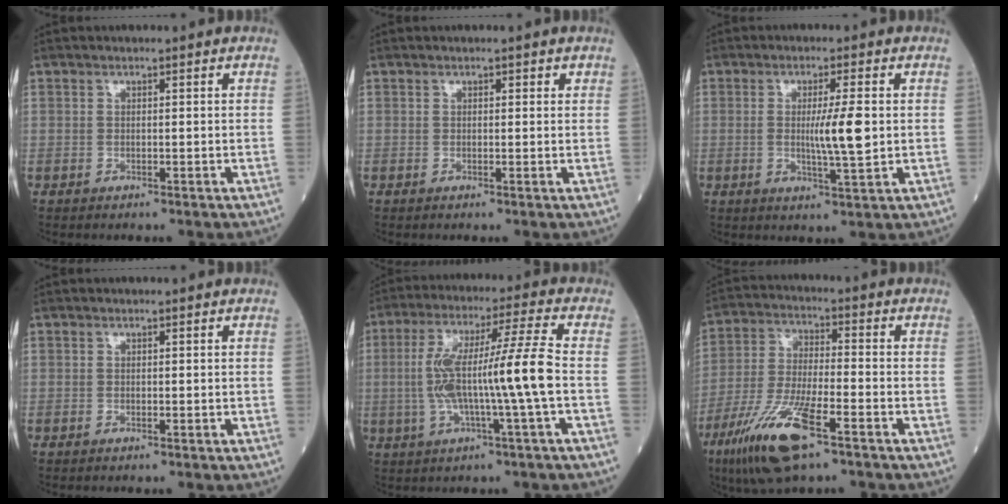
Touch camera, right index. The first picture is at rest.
{"total": 0.9, "force": [0.5, 0.5, 0.5], "torque": [-0.002, 0.002, 0.003]}
{"total": 6.1, "force": [0.2, 0.1, 6.1], "torque": [-0.104, -0.009, 0.003]}
{"total": 0.0}
{"total": 12.1, "force": [-1.2, -0.8, 12.1], "torque": [-0.232, 0.018, -0.023]}
{"total": 13.3, "force": [-7.6, 2.2, 10.6], "torque": [-0.223, -0.028, -0.140]}